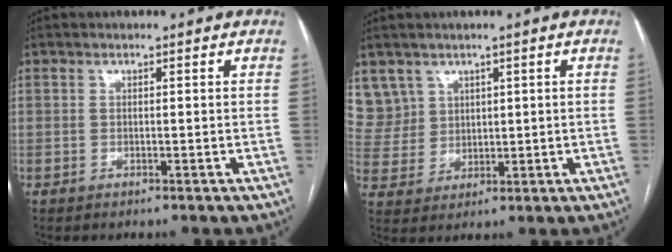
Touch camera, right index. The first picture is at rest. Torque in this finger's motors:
{"motor_torque": [-0.30, 0.31, 0.02, 0.01]}